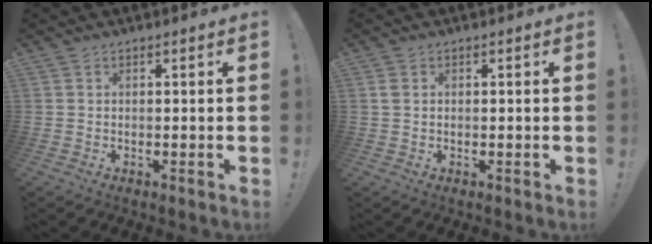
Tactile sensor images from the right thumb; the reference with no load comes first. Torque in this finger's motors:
{"motor_torque": [0.06, 0.34, 0.33, -0.19, -0.01]}